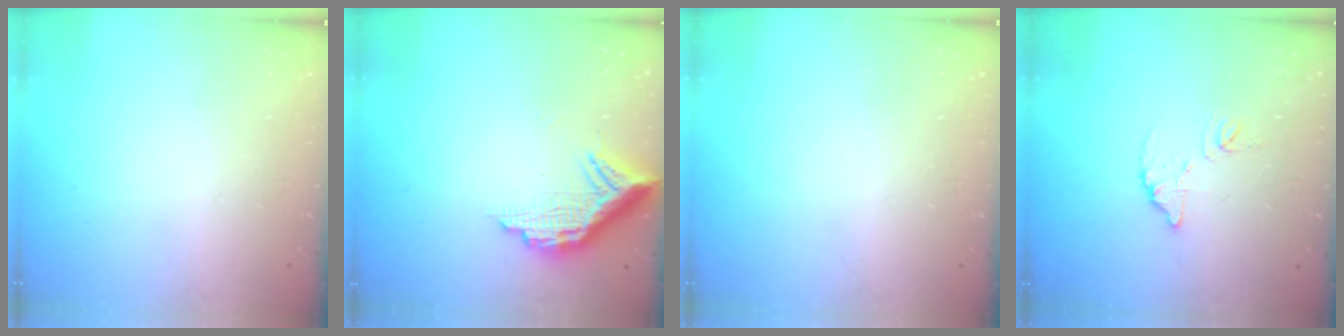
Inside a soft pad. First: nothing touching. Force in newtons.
{"total": 11.1, "press": 11.1, "slide": 0.8}
{"total": 0.0}
{"total": 8.4, "press": 8.4, "slide": 0.6}